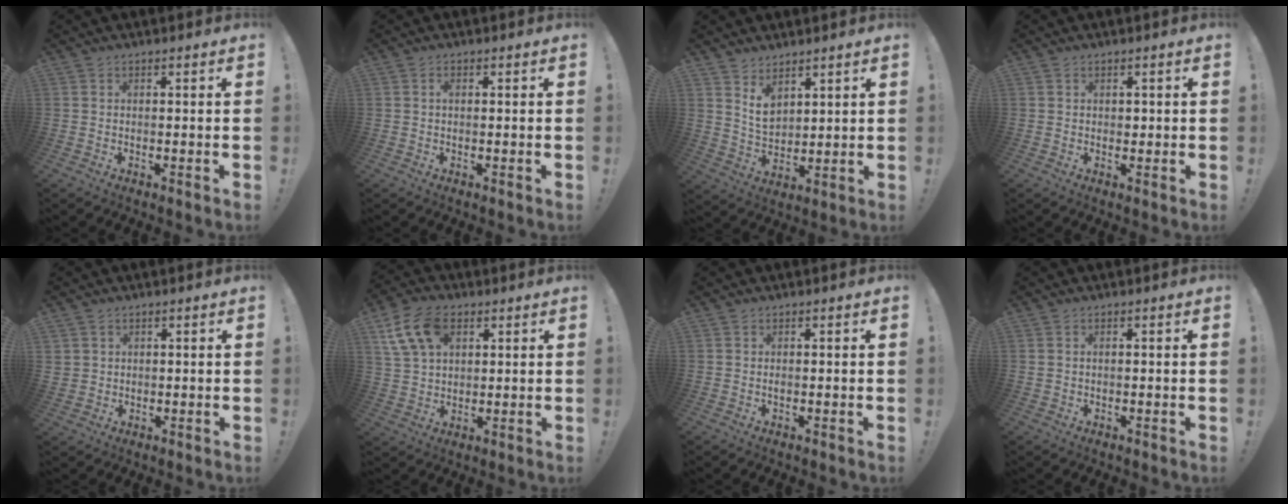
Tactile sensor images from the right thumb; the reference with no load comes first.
{"total": 1.5, "force": [-0.1, 0.7, 1.3], "torque": [-0.023, 0.005, -0.005]}
{"total": 7.3, "force": [5.0, 4.6, 2.8], "torque": [-0.045, -0.035, 0.096]}
{"total": 0.9, "force": [0.3, 0.9, 0.2], "torque": [0.004, -0.001, 0.003]}
{"total": 3.2, "force": [1.7, 2.7, 0.4], "torque": [0.001, -0.009, 0.033]}
{"total": 12.8, "force": [5.6, 8.0, 8.3], "torque": [-0.156, -0.012, 0.109]}
{"total": 0.0}
{"total": 0.6, "force": [0.3, 0.4, 0.4], "torque": [-0.011, 0.003, 0.006]}